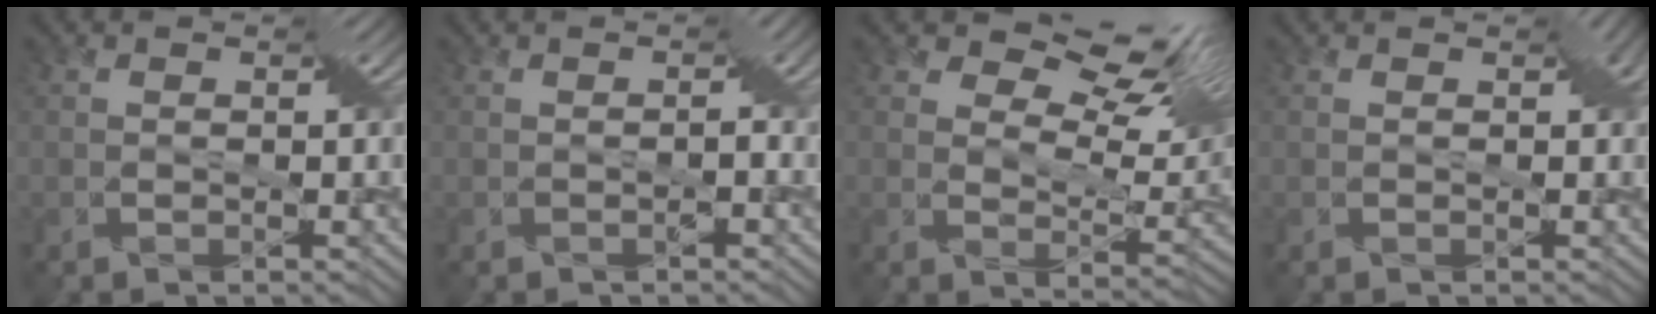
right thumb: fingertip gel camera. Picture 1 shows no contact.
{"total": 0.7, "force": [-0.3, -0.4, 0.4], "torque": [-0.018, -0.007, 0.004]}
{"total": 10.1, "force": [7.0, 4.1, 6.1], "torque": [-0.116, 0.002, 0.107]}
{"total": 0.7, "force": [0.2, 0.5, 0.5], "torque": [-0.012, -0.003, 0.009]}